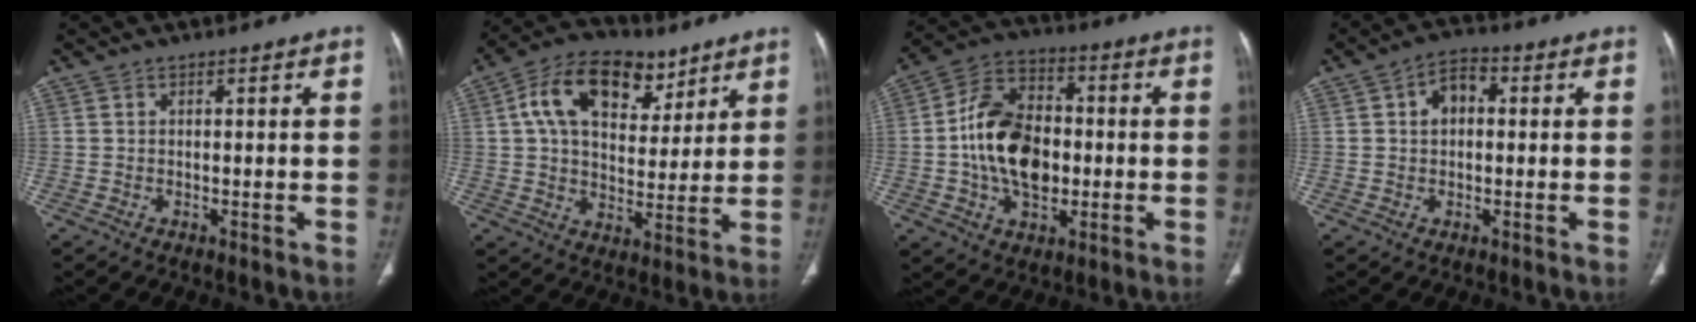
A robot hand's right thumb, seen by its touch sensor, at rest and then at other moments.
{"total": 17.2, "force": [7.8, 10.7, 11.0], "torque": [-0.155, -0.006, 0.130]}
{"total": 16.2, "force": [-1.3, 11.0, 11.8], "torque": [-0.185, 0.026, -0.021]}
{"total": 5.5, "force": [0.9, 3.8, 3.9], "torque": [-0.053, 0.016, 0.007]}